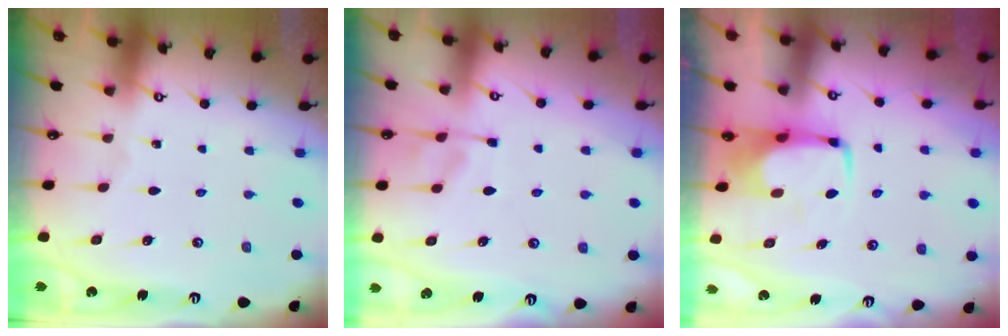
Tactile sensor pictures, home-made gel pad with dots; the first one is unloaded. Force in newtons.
{"total": 2.0, "press": 1.5, "slide": 1.3}
{"total": 0.0}